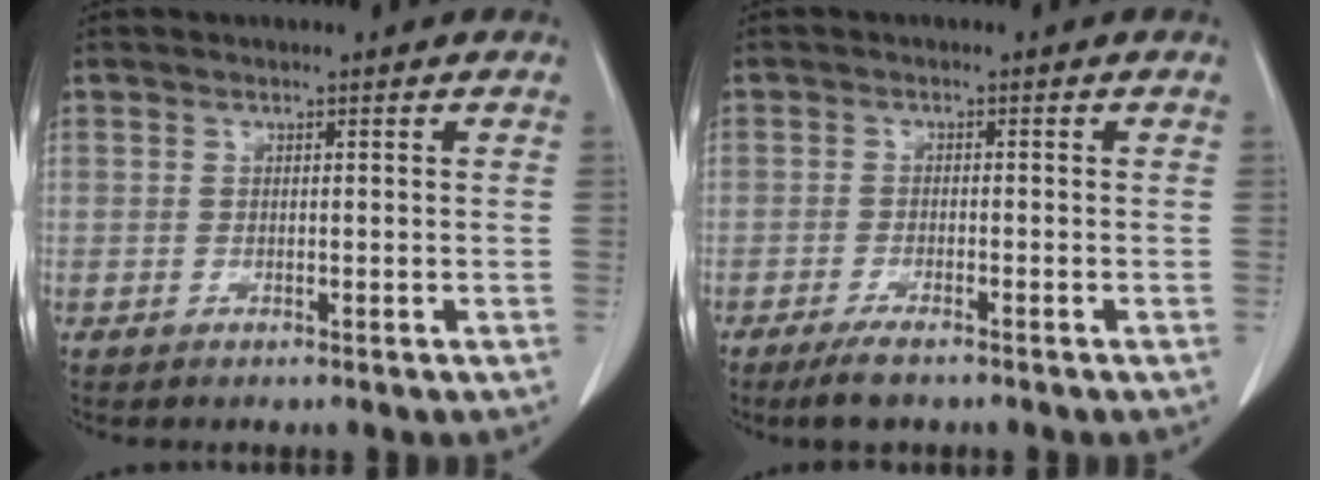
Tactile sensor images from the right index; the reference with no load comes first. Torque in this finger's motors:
{"motor_torque": [0.16, -0.11, 0.10, 0.04]}